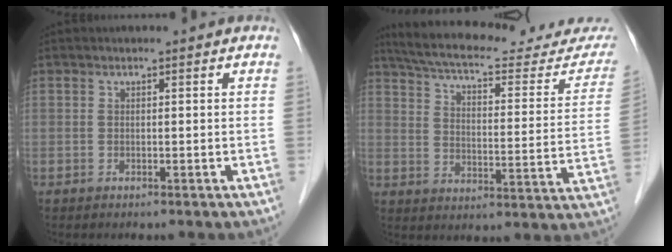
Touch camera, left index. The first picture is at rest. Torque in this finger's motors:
{"motor_torque": [0.93, -1.21, 0.05, 0.01]}